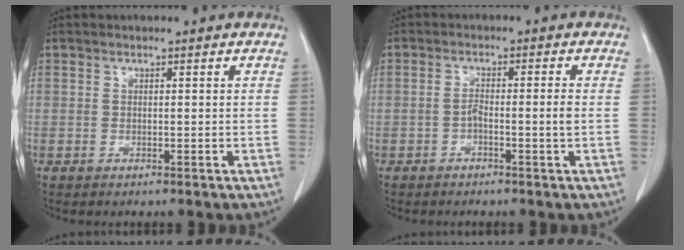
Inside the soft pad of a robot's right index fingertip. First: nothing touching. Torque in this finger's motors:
{"motor_torque": [-0.13, 0.19, 0.04, 0.00]}